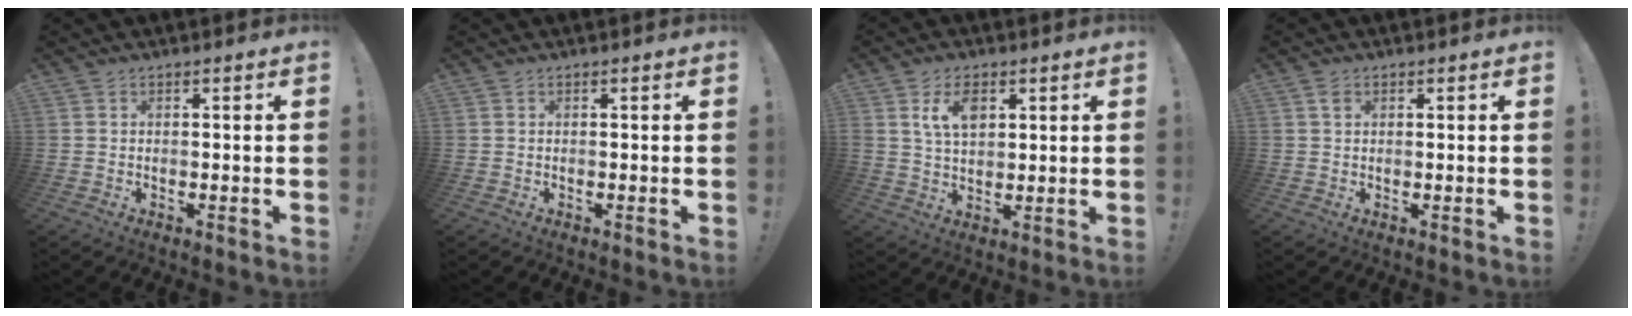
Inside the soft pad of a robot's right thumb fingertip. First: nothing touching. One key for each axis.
{"total": 0.0}
{"total": 7.9, "fx": 3.3, "fy": 4.8, "fz": 5.3, "tx": -0.095, "ty": -0.001, "tz": 0.061}
{"total": 1.5, "fx": 0.7, "fy": 1.0, "fz": 0.9, "tx": -0.015, "ty": 0.002, "tz": 0.012}